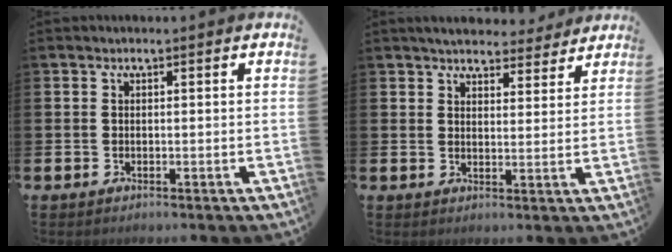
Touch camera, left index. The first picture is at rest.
{"total": 4.9, "force": [4.7, 1.1, 0.7], "torque": [-0.019, -0.024, 0.083]}